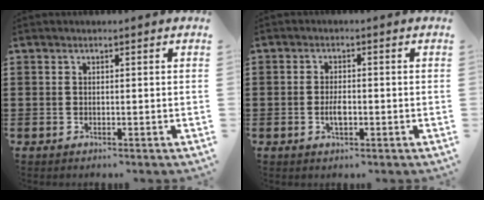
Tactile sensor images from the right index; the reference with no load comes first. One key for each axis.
{"total": 2.8, "fx": -0.6, "fy": 1.0, "fz": 2.6, "tx": -0.058, "ty": -0.004, "tz": -0.012}